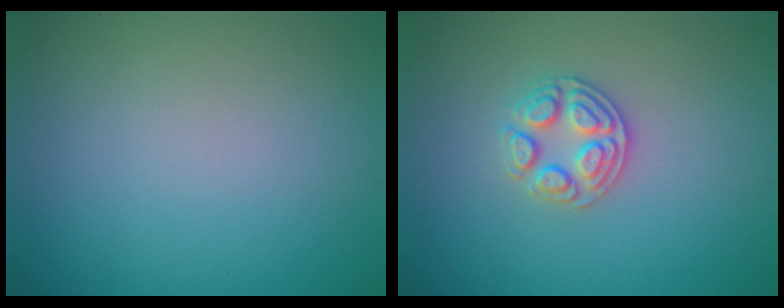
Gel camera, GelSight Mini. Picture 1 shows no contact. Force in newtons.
{"total": 2.7, "press": 2.6, "slide": 0.8}